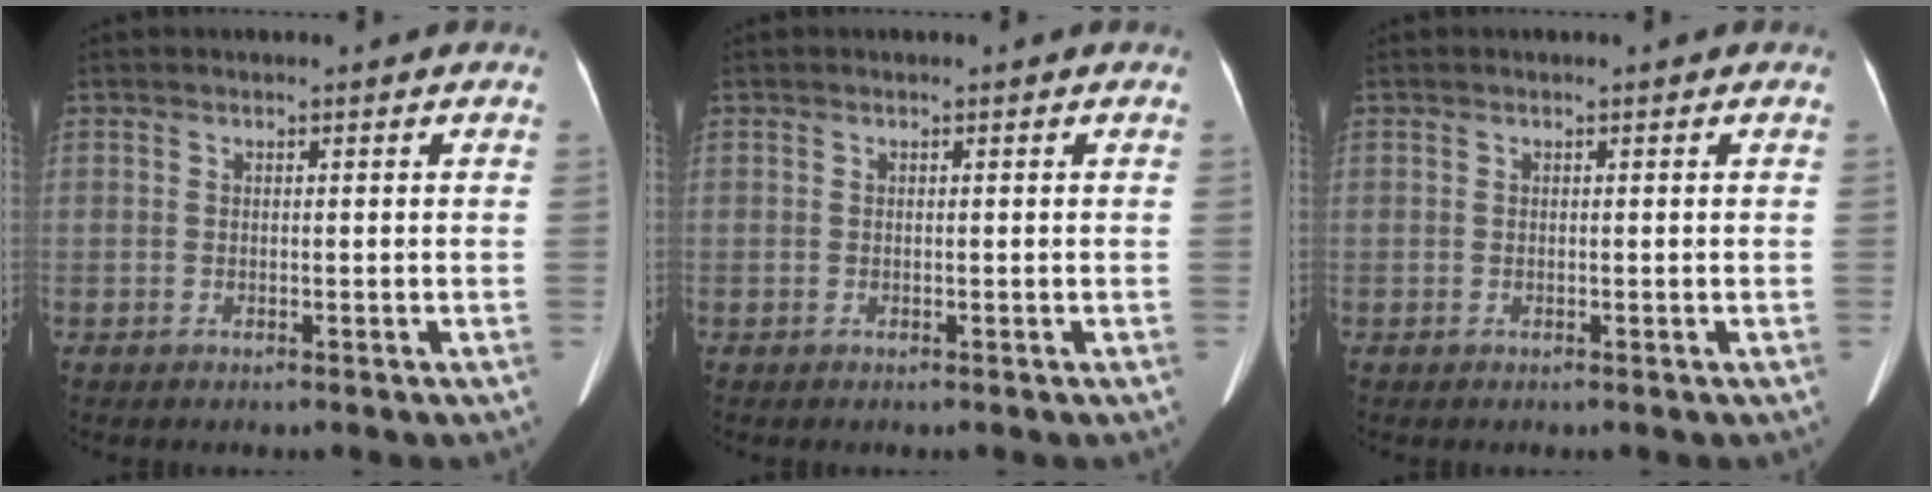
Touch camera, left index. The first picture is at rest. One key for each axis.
{"total": 0.0}
{"total": 0.0}